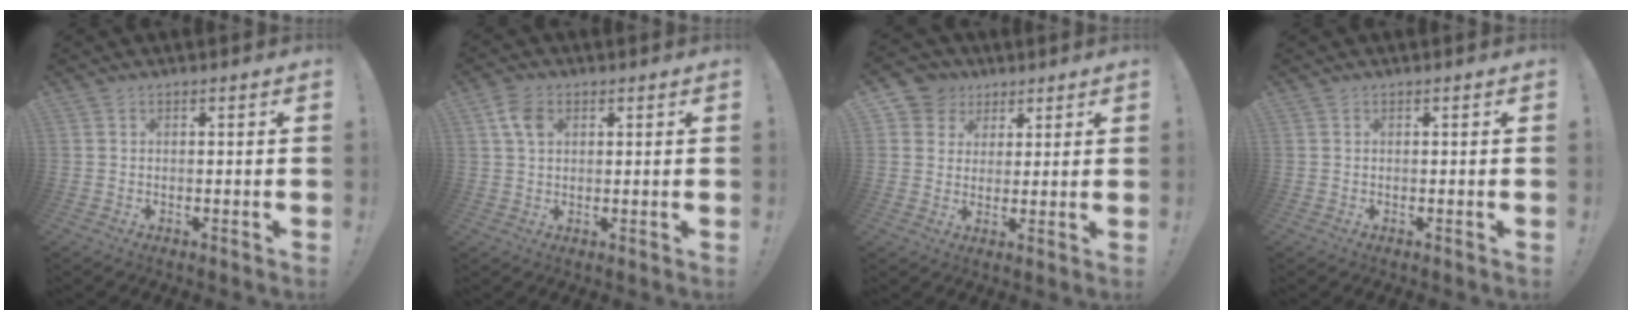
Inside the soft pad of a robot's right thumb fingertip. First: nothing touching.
{"total": 5.8, "force": [2.0, 3.9, 3.7], "torque": [-0.061, 0.004, 0.039]}
{"total": 7.0, "force": [2.5, 6.4, 0.9], "torque": [-0.021, -0.008, 0.055]}
{"total": 0.0}